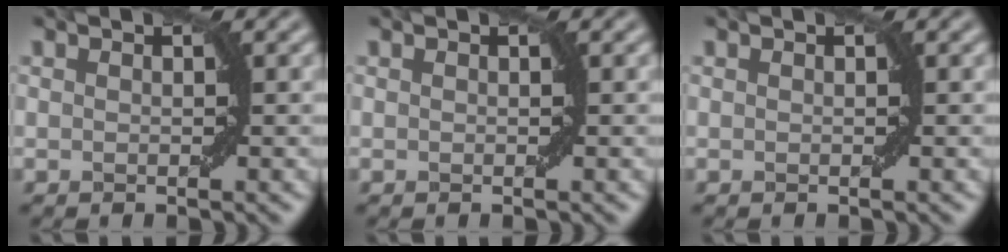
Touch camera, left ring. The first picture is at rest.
{"total": 0.0}
{"total": 0.0}